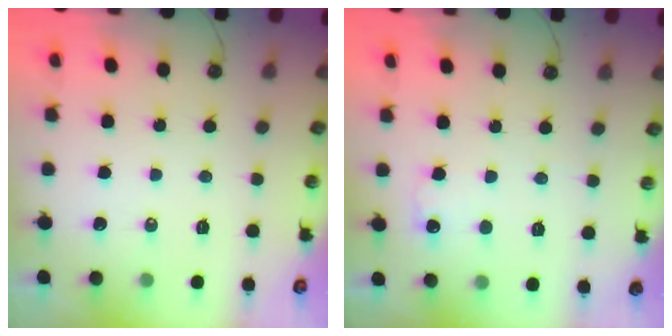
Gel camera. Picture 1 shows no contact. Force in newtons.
{"total": 5.2, "press": 5.0, "slide": 1.1}